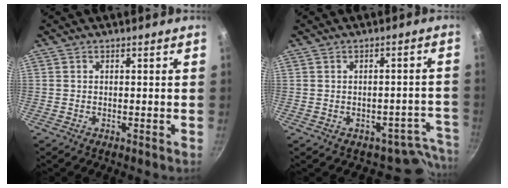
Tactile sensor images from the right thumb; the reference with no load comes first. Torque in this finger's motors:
{"motor_torque": [0.86, -0.05, 0.35, -0.48, 0.03]}